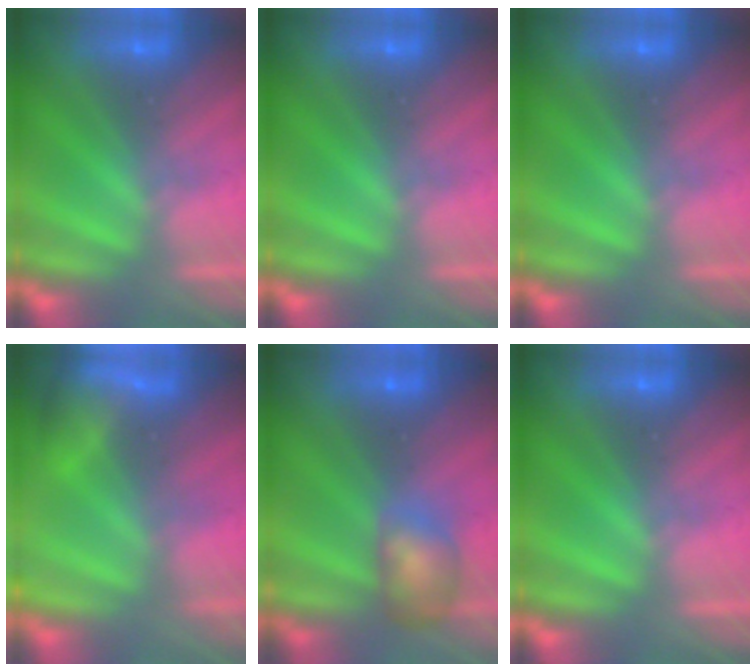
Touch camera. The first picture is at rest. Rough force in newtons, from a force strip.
{"total": 0.0}
{"total": 0.0}
{"total": 5.1}
{"total": 6.1}
{"total": 0.0}